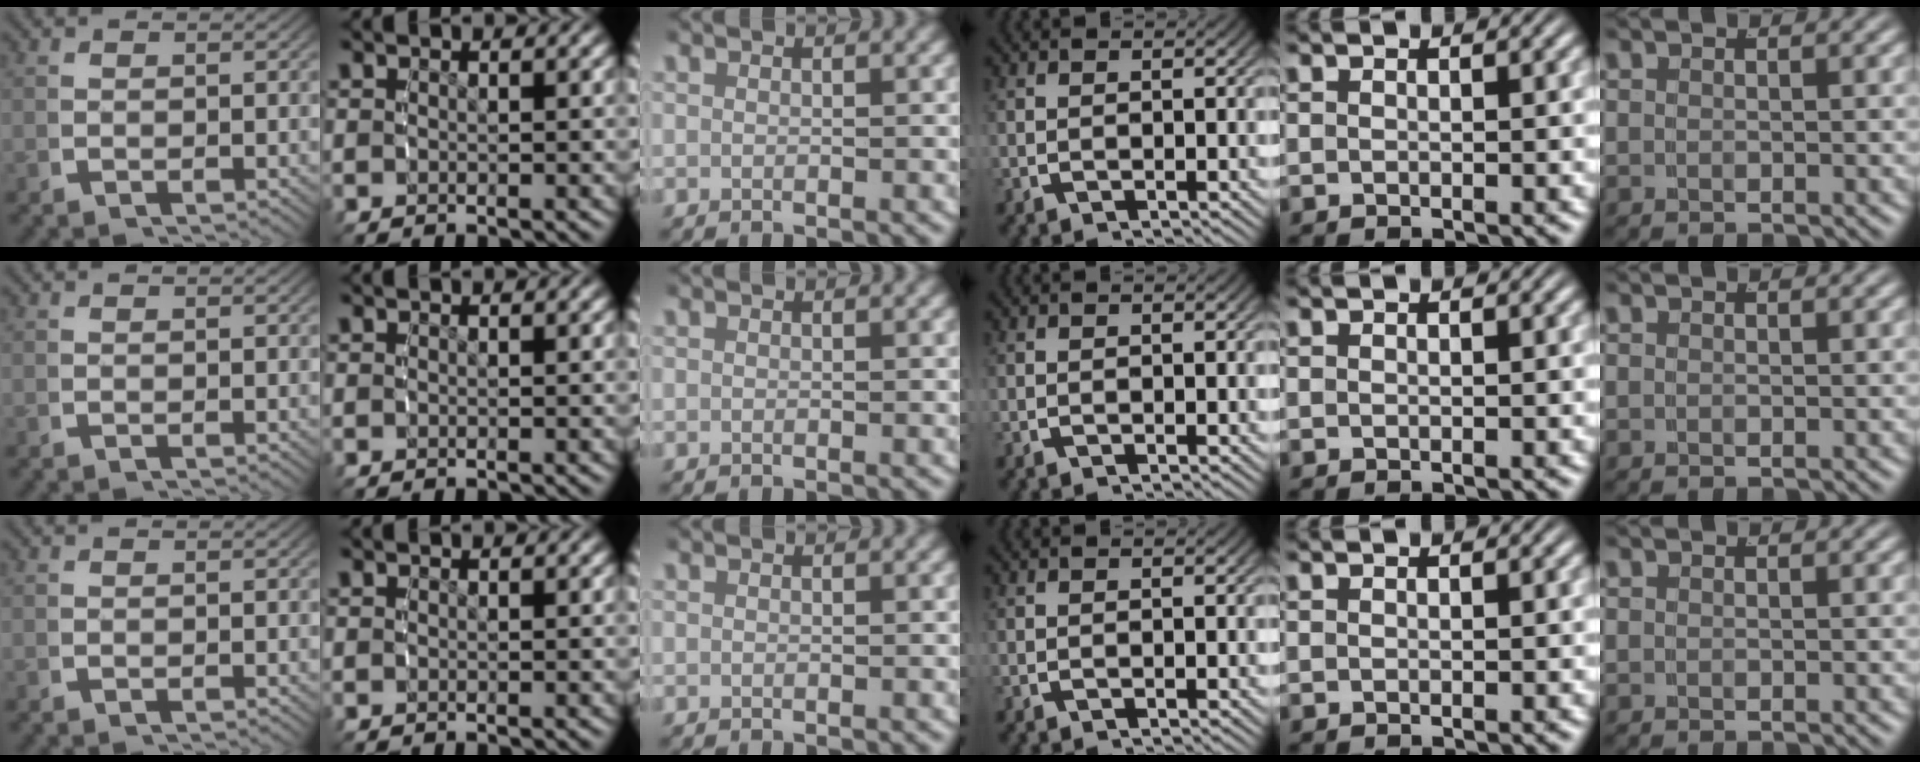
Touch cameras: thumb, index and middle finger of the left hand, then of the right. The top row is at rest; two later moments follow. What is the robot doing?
{"motion": "reach", "object": "pen bag"}